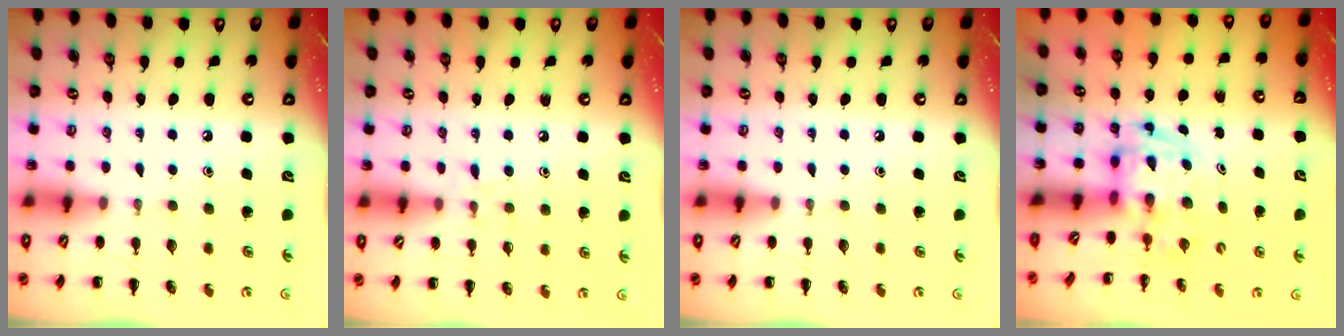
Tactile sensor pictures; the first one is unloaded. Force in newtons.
{"total": 5.8, "press": 5.4, "slide": 2.3}
{"total": 0.0}
{"total": 3.4, "press": 3.4, "slide": 0.6}